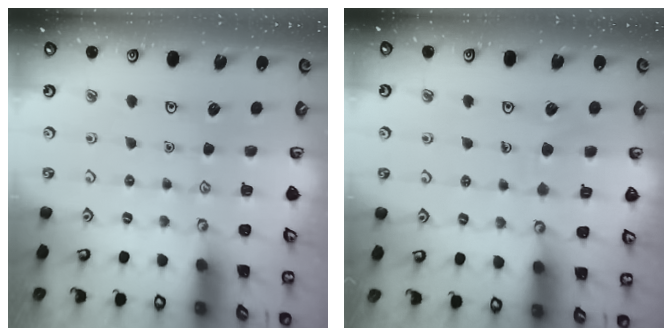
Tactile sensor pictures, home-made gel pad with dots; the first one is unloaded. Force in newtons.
{"total": 5.9, "press": 5.9, "slide": 0.2}